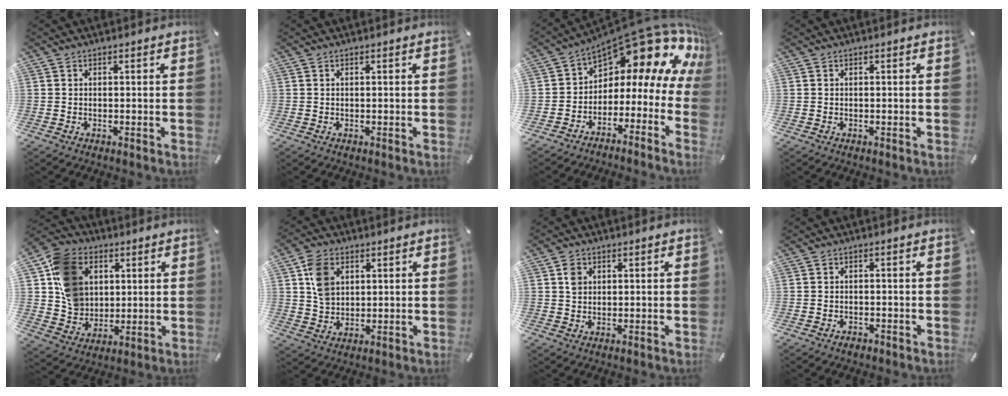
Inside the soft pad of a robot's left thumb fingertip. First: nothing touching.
{"total": 0.0}
{"total": 13.8, "force": [9.5, 6.1, 7.9], "torque": [-0.120, -0.082, 0.153]}
{"total": 0.0}
{"total": 14.1, "force": [3.9, 11.9, 6.4], "torque": [-0.135, -0.003, 0.080]}
{"total": 7.4, "force": [2.7, 5.8, 3.6], "torque": [-0.078, 0.006, 0.049]}
{"total": 2.5, "force": [0.8, 2.3, 0.8], "torque": [-0.005, 0.000, 0.009]}
{"total": 1.3, "force": [-0.9, 0.8, 0.3], "torque": [-0.008, 0.004, -0.021]}